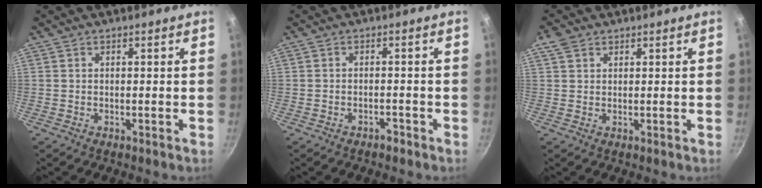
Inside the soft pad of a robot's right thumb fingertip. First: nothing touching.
{"total": 1.5, "force": [-1.3, 0.5, 0.5], "torque": [-0.001, 0.018, -0.013]}
{"total": 2.8, "force": [1.6, 1.9, 1.3], "torque": [-0.020, 0.000, 0.030]}